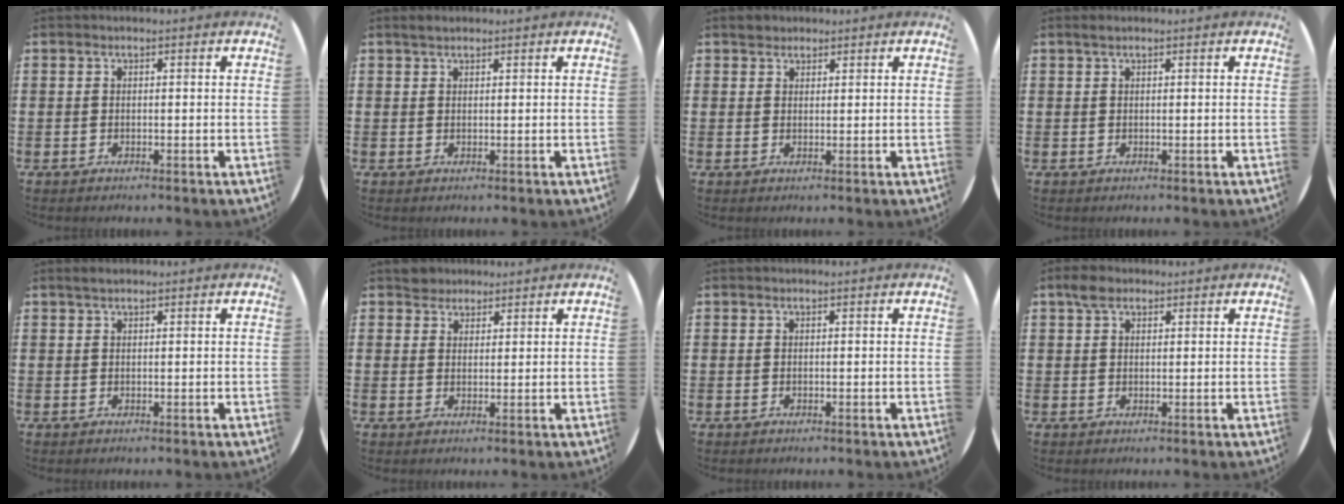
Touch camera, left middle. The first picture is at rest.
{"total": 1.0, "force": [0.9, 0.3, 0.2], "torque": [-0.005, 0.002, 0.017]}
{"total": 1.7, "force": [1.5, 0.8, -0.1], "torque": [0.006, 0.001, 0.030]}
{"total": 0.5, "force": [0.4, 0.0, 0.3], "torque": [-0.007, 0.001, 0.007]}
{"total": 0.9, "force": [0.8, 0.2, 0.3], "torque": [-0.007, 0.003, 0.014]}
{"total": 2.5, "force": [2.3, 1.1, -0.2], "torque": [0.005, 0.003, 0.045]}
{"total": 0.0}
{"total": 2.5, "force": [1.9, 1.3, 1.0], "torque": [-0.015, 0.004, 0.033]}